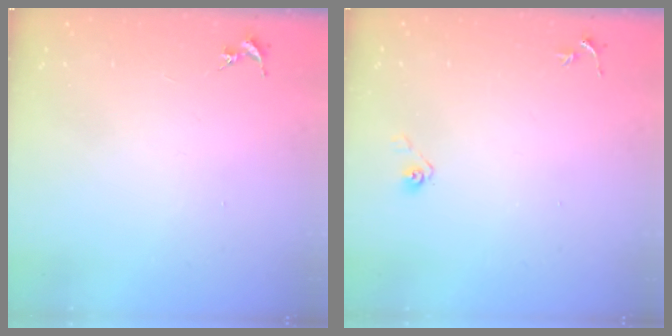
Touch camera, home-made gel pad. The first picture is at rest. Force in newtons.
{"total": 3.6, "press": 3.0, "slide": 2.0}